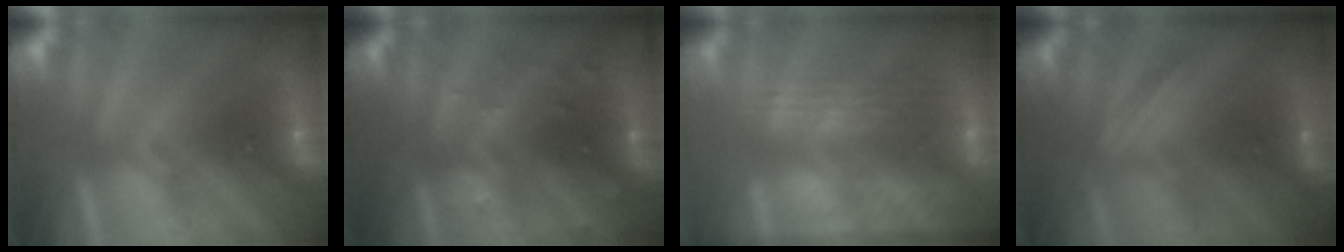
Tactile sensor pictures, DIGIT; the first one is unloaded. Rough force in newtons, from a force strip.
{"total": 2.9}
{"total": 2.8}
{"total": 2.0}